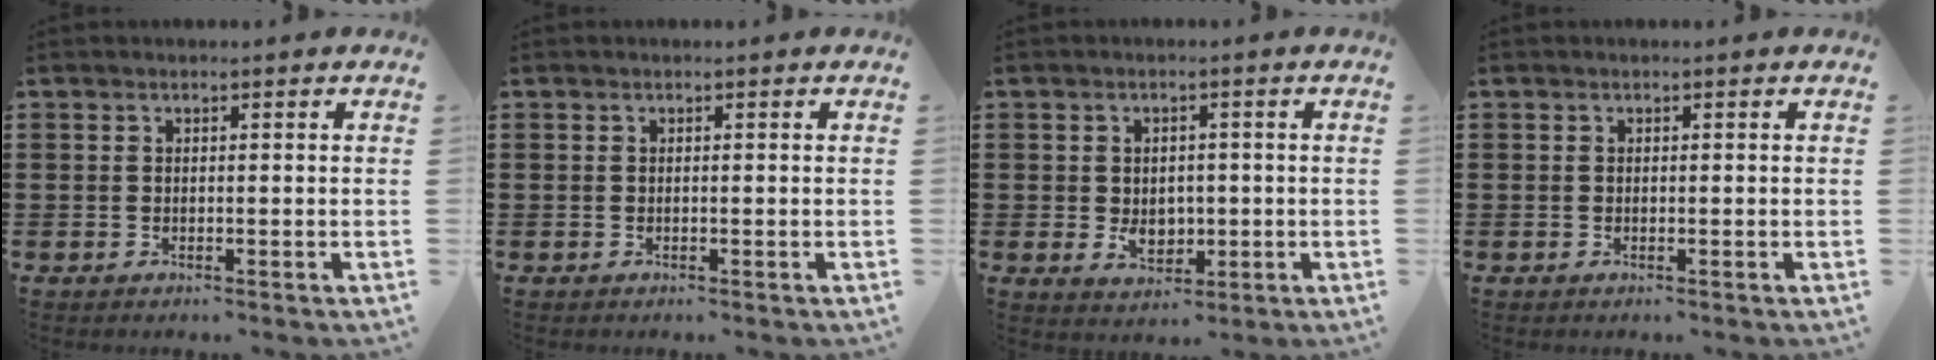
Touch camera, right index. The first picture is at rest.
{"total": 0.0}
{"total": 4.0, "force": [-0.3, 3.0, 2.7], "torque": [-0.040, 0.000, -0.010]}
{"total": 0.0}